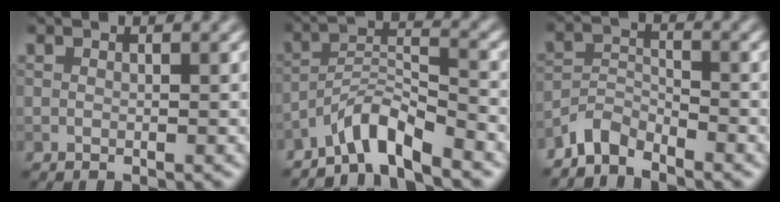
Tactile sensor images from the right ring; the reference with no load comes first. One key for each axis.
{"total": 4.9, "fx": -4.1, "fy": 0.6, "fz": 2.5, "tx": -0.040, "ty": 0.010, "tz": -0.084}
{"total": 3.2, "fx": -2.9, "fy": 1.0, "fz": 0.6, "tx": -0.011, "ty": 0.005, "tz": -0.071}